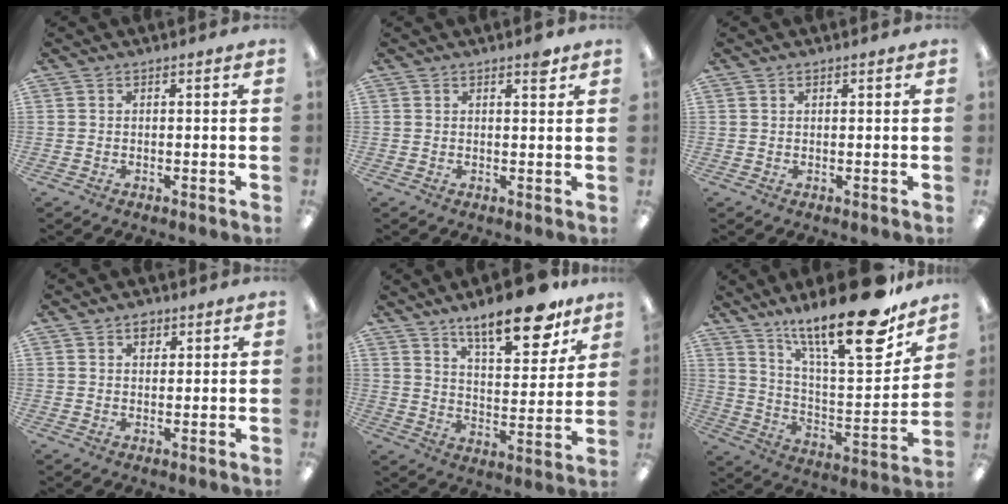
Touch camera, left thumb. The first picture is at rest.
{"total": 2.5, "force": [1.8, 0.8, 1.6], "torque": [-0.010, -0.008, 0.025]}
{"total": 0.6, "force": [0.4, 0.3, 0.2], "torque": [-0.006, 0.003, 0.008]}
{"total": 2.7, "force": [1.7, 1.8, 1.0], "torque": [0.003, -0.007, 0.027]}
{"total": 17.2, "force": [12.8, 5.5, 10.1], "torque": [-0.140, -0.076, 0.209]}
{"total": 23.9, "force": [17.6, 5.0, 15.4], "torque": [-0.240, -0.121, 0.282]}